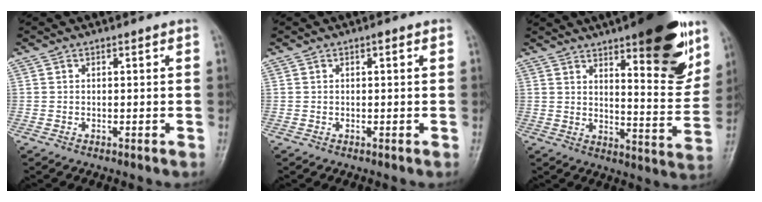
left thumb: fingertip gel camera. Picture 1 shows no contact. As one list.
[{"total": 0.9, "force": [0.4, 0.3, 0.8], "torque": [-0.013, 0.002, 0.003]}, {"total": 20.0, "force": [11.7, 5.7, 15.2], "torque": [-0.164, -0.061, 0.165]}]